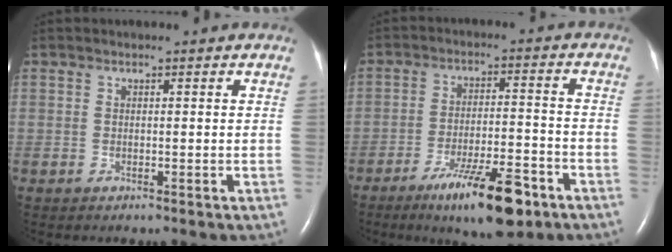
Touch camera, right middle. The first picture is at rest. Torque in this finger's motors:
{"motor_torque": [1.37, -0.77, 0.24, 0.07]}